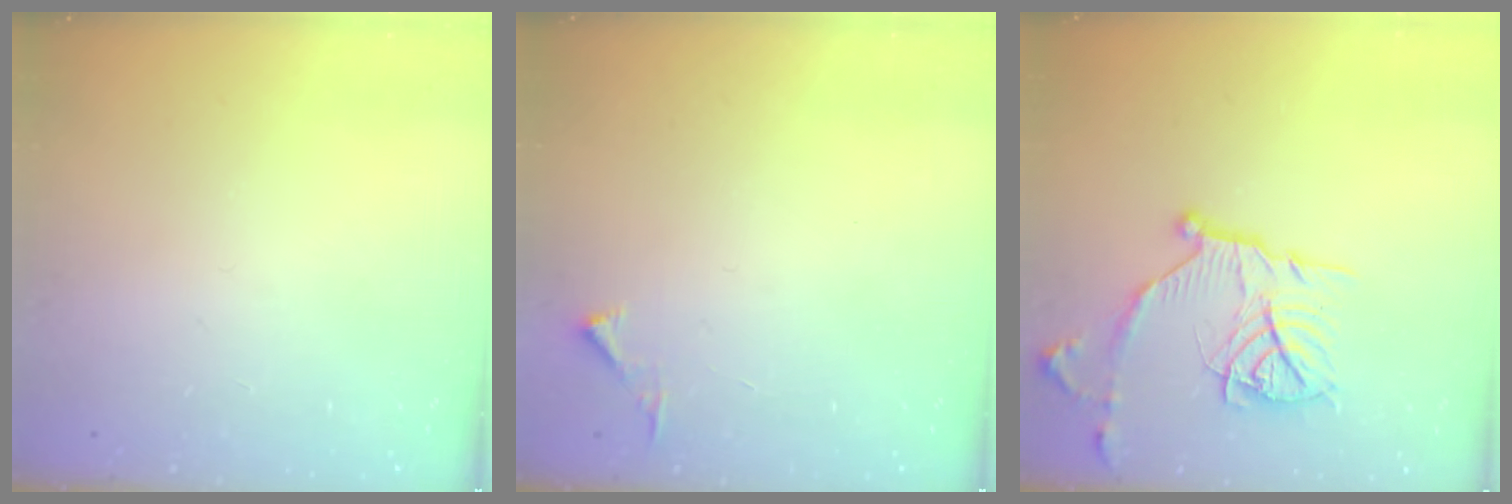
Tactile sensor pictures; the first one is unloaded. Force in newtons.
{"total": 2.8, "press": 2.8, "slide": 0.3}
{"total": 15.2, "press": 15.2, "slide": 1.1}